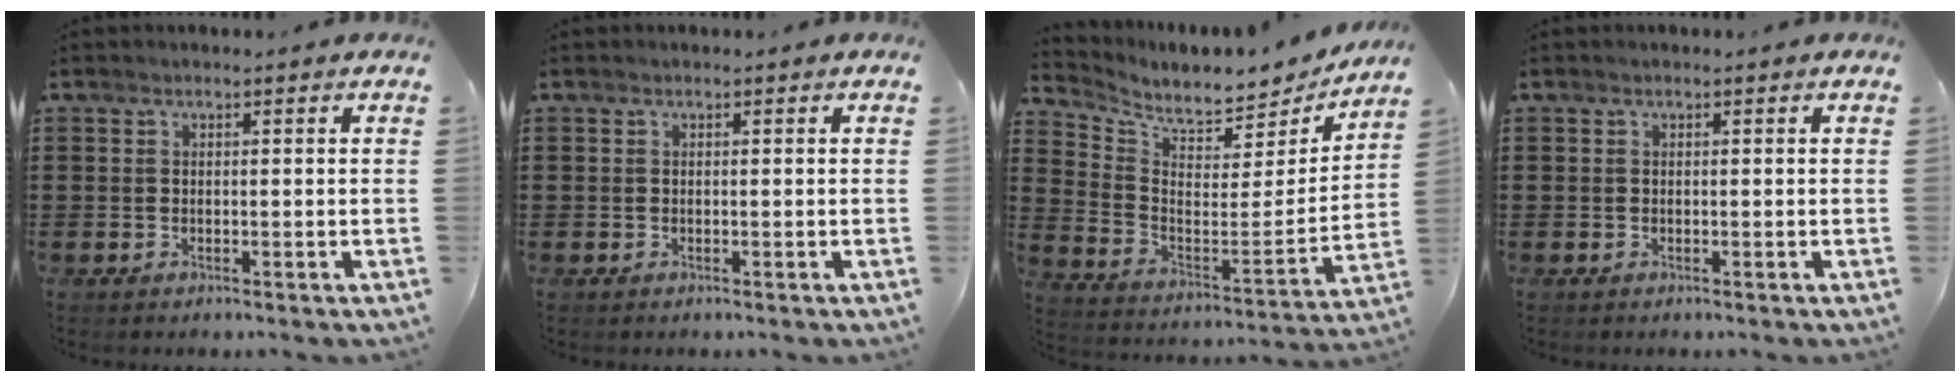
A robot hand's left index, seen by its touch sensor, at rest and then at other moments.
{"total": 0.0}
{"total": 5.8, "force": [5.6, 0.9, 1.4], "torque": [-0.053, -0.059, 0.093]}
{"total": 0.0}